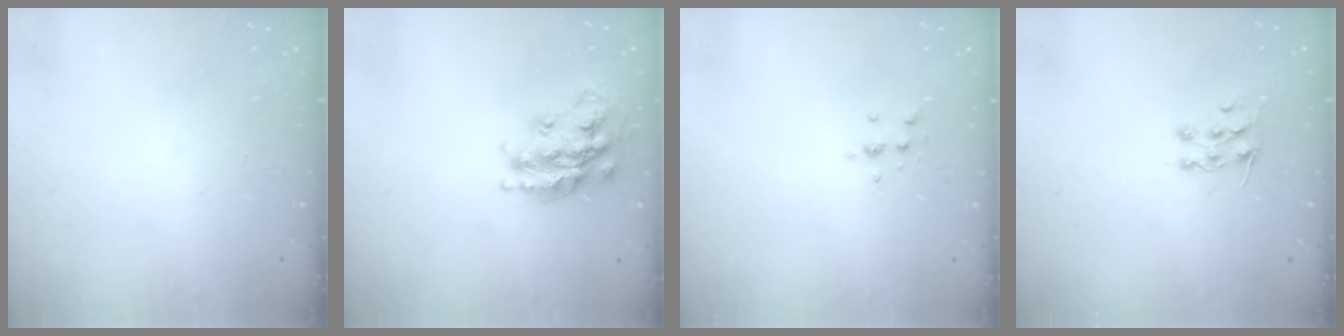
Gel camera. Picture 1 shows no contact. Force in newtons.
{"total": 18.3, "press": 18.3, "slide": 1.0}
{"total": 4.4, "press": 4.4, "slide": 0.7}
{"total": 5.9, "press": 5.9, "slide": 0.5}